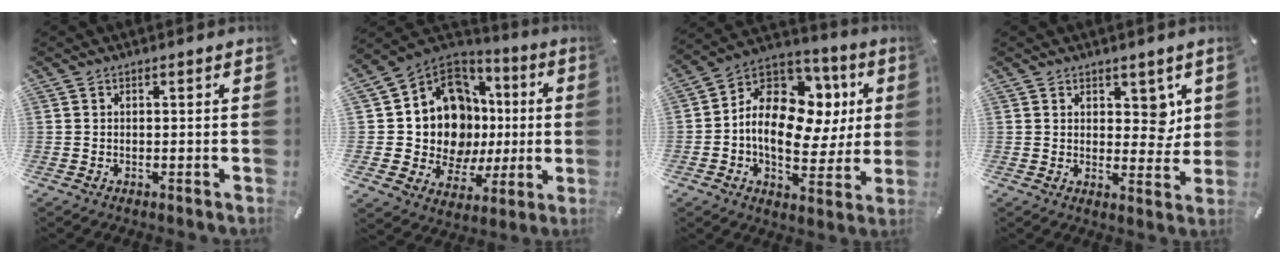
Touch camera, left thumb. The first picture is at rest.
{"total": 15.9, "force": [1.7, 13.5, 8.1], "torque": [-0.177, -0.039, 0.046]}
{"total": 16.5, "force": [1.9, 12.0, 11.1], "torque": [-0.189, -0.016, 0.033]}
{"total": 6.4, "force": [3.1, 4.6, 3.3], "torque": [-0.021, -0.019, 0.048]}